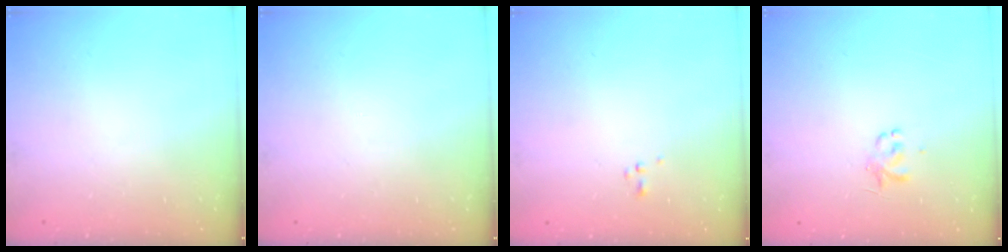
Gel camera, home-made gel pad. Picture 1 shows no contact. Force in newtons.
{"total": 0.0}
{"total": 0.6, "press": 0.6, "slide": 0.1}
{"total": 2.6, "press": 2.6, "slide": 0.5}